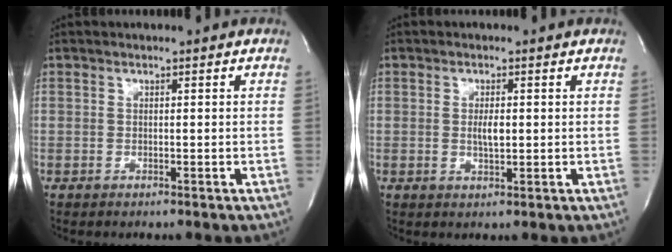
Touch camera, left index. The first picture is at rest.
{"total": 2.2, "force": [-0.3, 0.6, 2.1], "torque": [-0.039, -0.008, -0.002]}